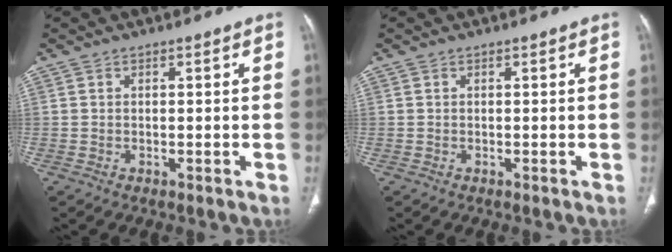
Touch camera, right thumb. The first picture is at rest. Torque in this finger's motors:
{"motor_torque": [-0.12, 0.13, -0.09, 0.18, 0.01]}